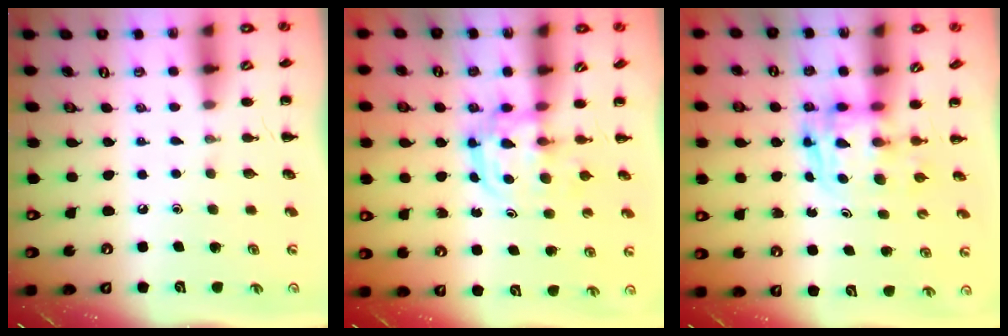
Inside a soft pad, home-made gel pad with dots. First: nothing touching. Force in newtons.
{"total": 3.1, "press": 3.1, "slide": 0.4}
{"total": 2.6, "press": 2.6, "slide": 0.2}